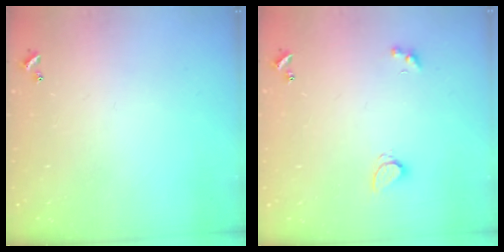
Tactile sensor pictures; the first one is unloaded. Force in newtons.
{"total": 2.1, "press": 2.0, "slide": 0.4}